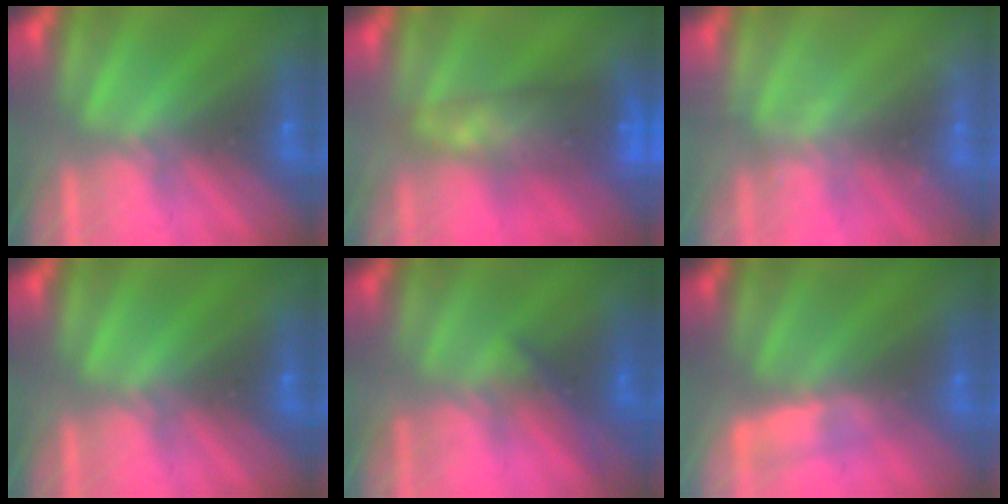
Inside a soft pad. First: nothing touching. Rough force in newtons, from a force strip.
{"total": 7.4}
{"total": 2.2}
{"total": 0.0}
{"total": 2.0}
{"total": 3.0}